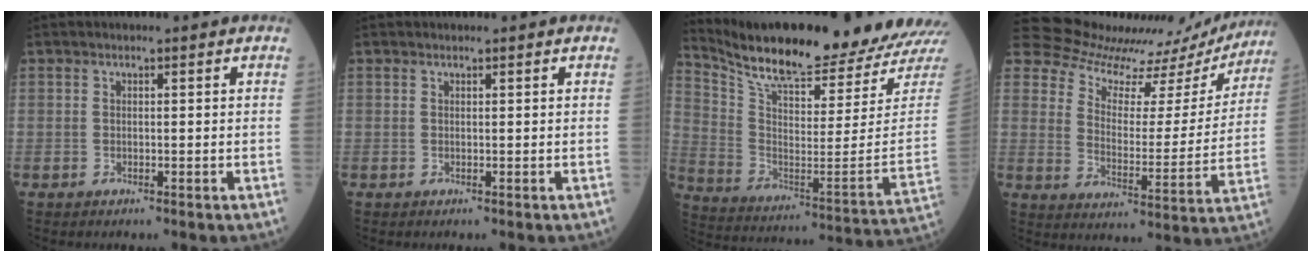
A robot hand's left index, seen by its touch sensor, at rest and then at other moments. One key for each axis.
{"total": 0.0}
{"total": 25.2, "fx": 23.4, "fy": 1.4, "fz": 9.3, "tx": -0.173, "ty": -0.083, "tz": 0.337}
{"total": 20.0, "fx": 19.1, "fy": 5.0, "fz": 3.5, "tx": -0.045, "ty": -0.038, "tz": 0.246}